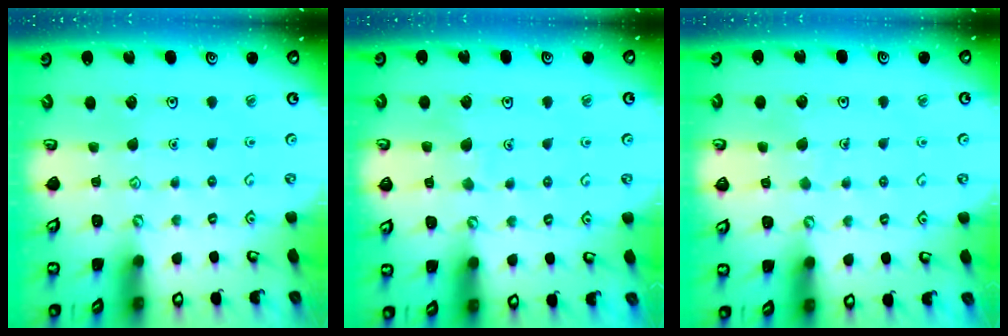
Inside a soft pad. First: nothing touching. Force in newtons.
{"total": 5.3, "press": 5.3, "slide": 0.5}
{"total": 2.9, "press": 2.9, "slide": 0.2}